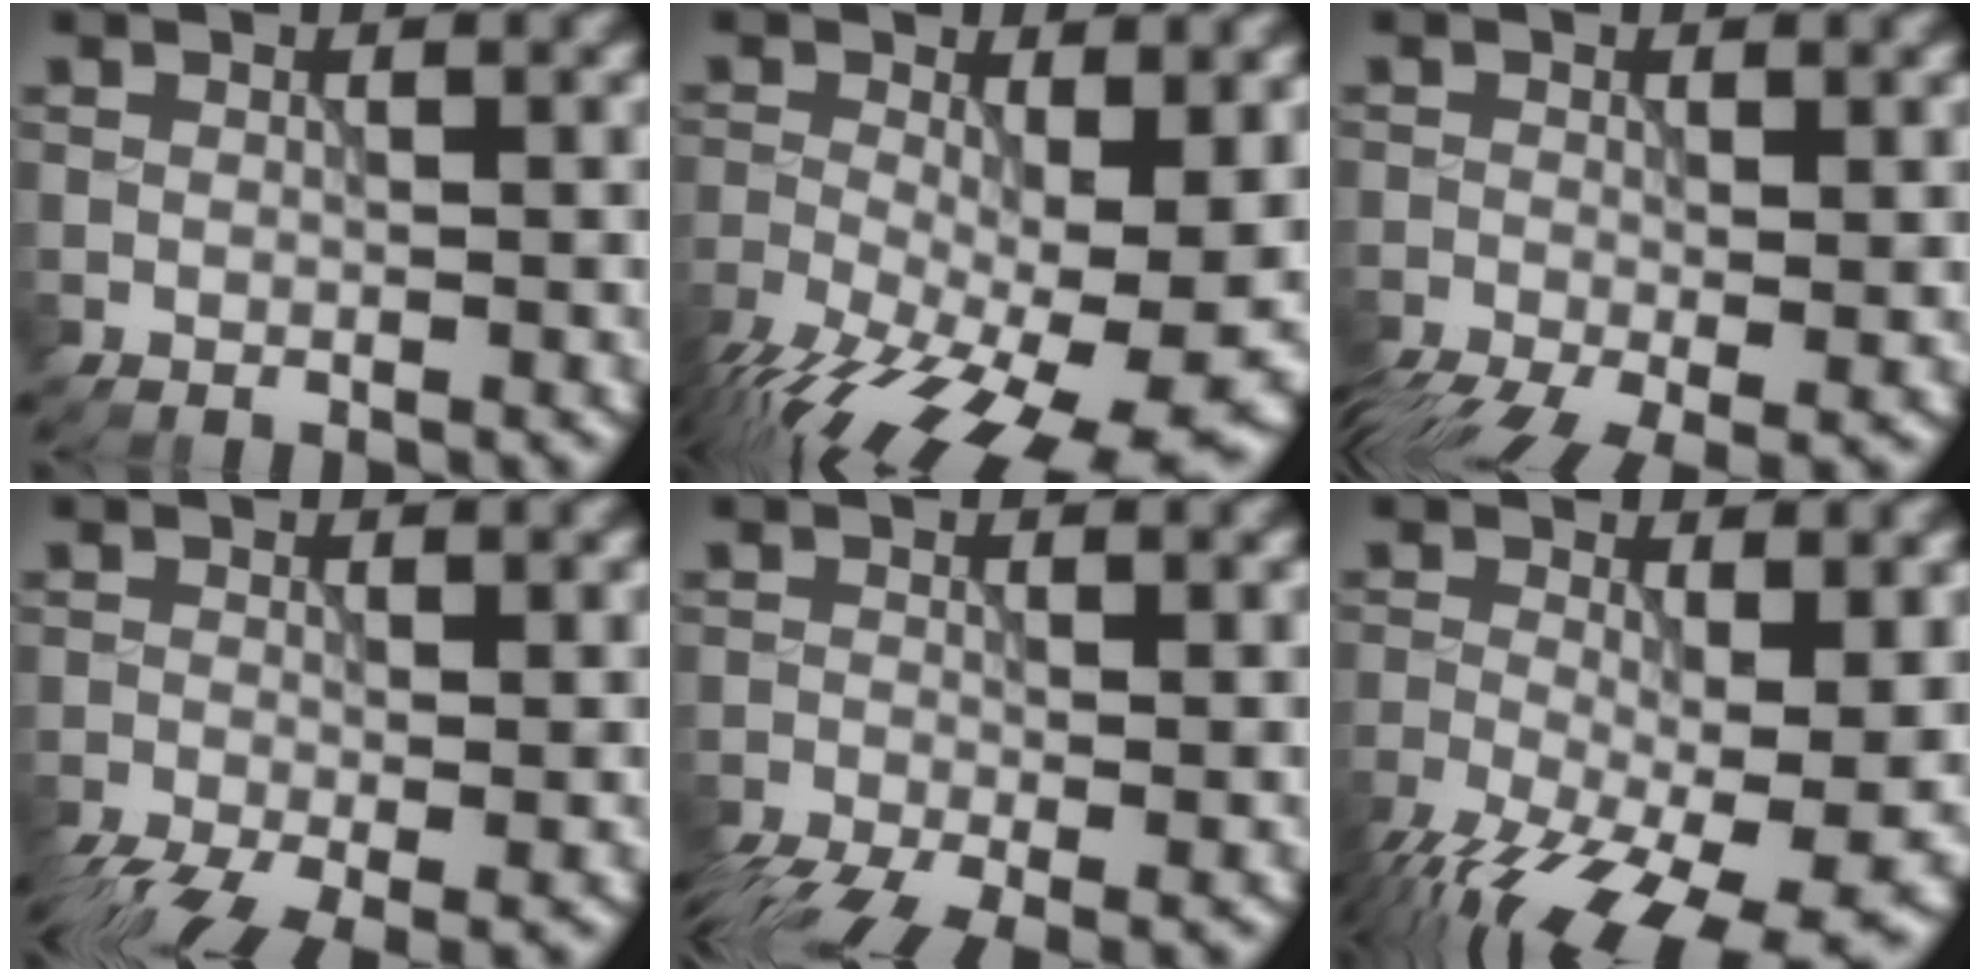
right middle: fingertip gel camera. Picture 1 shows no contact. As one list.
[{"total": 16.8, "force": [-6.3, 7.3, 13.7], "torque": [-0.243, -0.037, -0.079]}, {"total": 6.1, "force": [-3.6, 2.0, 4.5], "torque": [-0.084, -0.027, -0.060]}, {"total": 5.6, "force": [-3.5, 1.7, 4.0], "torque": [-0.074, -0.022, -0.063]}, {"total": 6.3, "force": [-4.4, 1.7, 4.2], "torque": [-0.081, -0.032, -0.082]}, {"total": 14.3, "force": [-6.4, 5.8, 11.4], "torque": [-0.204, -0.036, -0.093]}]